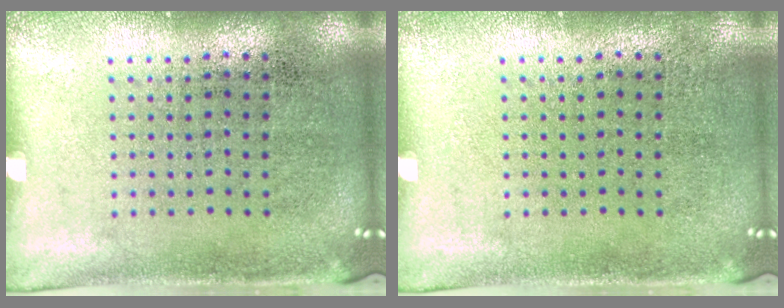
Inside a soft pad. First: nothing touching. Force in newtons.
{"total": 0.0}